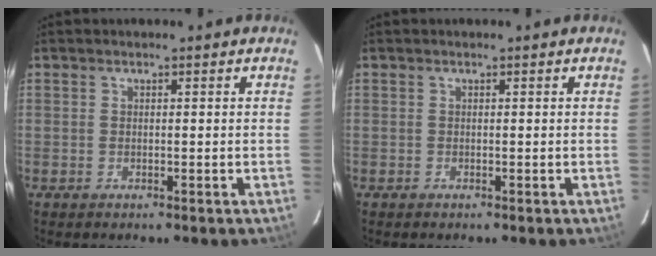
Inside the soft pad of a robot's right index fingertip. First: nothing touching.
{"total": 0.0}